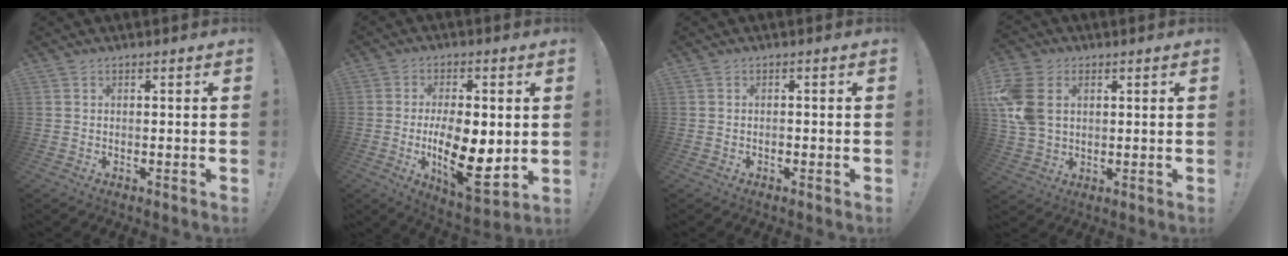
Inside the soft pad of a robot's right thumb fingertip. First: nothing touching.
{"total": 17.2, "force": [-2.0, 7.8, 15.2], "torque": [-0.252, -0.012, -0.028]}
{"total": 0.9, "force": [-0.7, 0.4, 0.4], "torque": [-0.007, 0.001, -0.011]}
{"total": 12.5, "force": [3.2, 9.0, 8.0], "torque": [-0.161, -0.005, 0.062]}